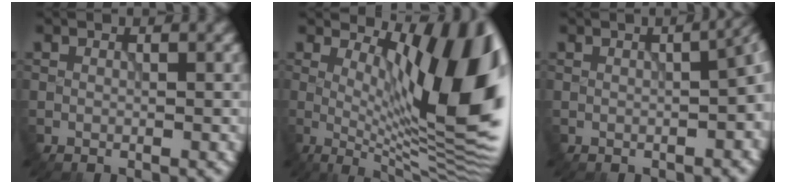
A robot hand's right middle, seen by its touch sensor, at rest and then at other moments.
{"total": 12.8, "force": [3.1, 4.2, 11.7], "torque": [-0.156, -0.006, 0.050]}
{"total": 7.1, "force": [-0.6, 3.1, 6.4], "torque": [-0.025, -0.008, -0.012]}